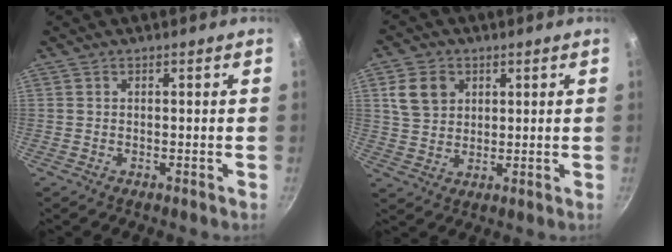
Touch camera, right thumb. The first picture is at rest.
{"total": 7.4, "force": [2.5, 5.9, 3.7], "torque": [-0.046, 0.000, 0.048]}